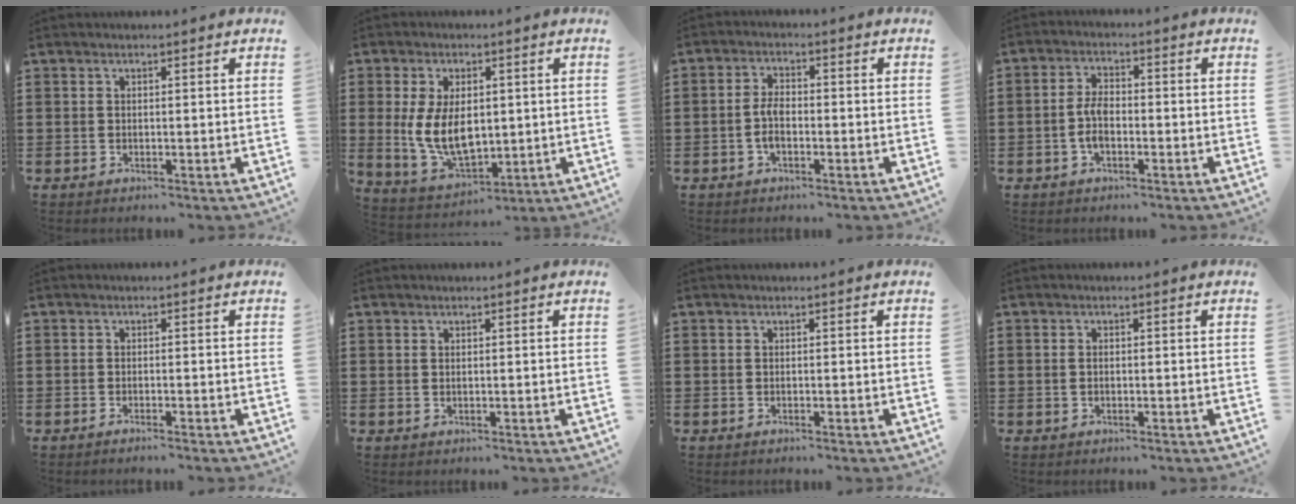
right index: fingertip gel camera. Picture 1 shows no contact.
{"total": 9.5, "force": [0.5, 5.5, 7.8], "torque": [-0.172, 0.000, 0.005]}
{"total": 3.6, "force": [-1.0, 1.8, 2.9], "torque": [-0.070, -0.004, -0.022]}
{"total": 4.3, "force": [-1.2, 2.2, 3.5], "torque": [-0.087, -0.005, -0.026]}
{"total": 0.8, "force": [-0.7, -0.1, 0.3], "torque": [-0.005, -0.001, -0.015]}
{"total": 0.0}
{"total": 0.0}
{"total": 0.9, "force": [-0.1, 0.4, 0.8], "torque": [-0.019, -0.001, -0.002]}